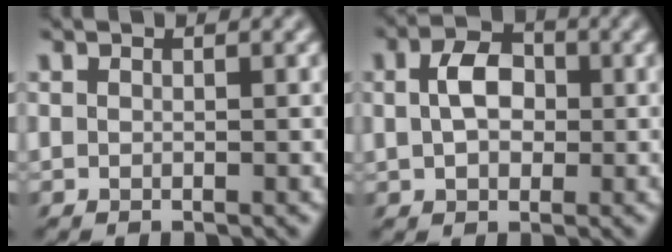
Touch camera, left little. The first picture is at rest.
{"total": 4.0, "force": [0.0, 2.7, 3.0], "torque": [-0.058, 0.008, -0.009]}